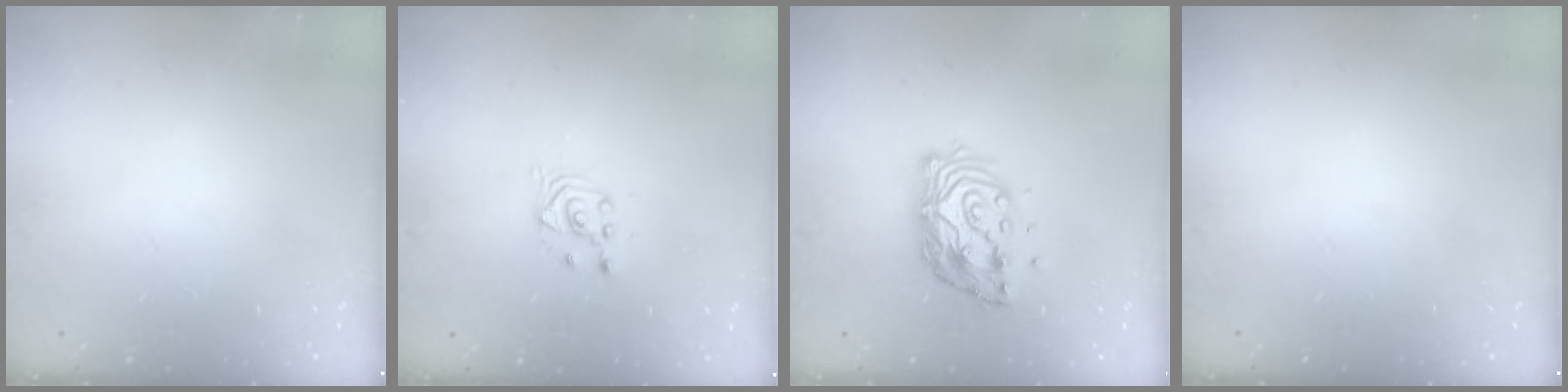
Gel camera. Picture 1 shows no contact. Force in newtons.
{"total": 2.6, "press": 2.6, "slide": 0.1}
{"total": 12.1, "press": 12.0, "slide": 0.9}
{"total": 0.0}